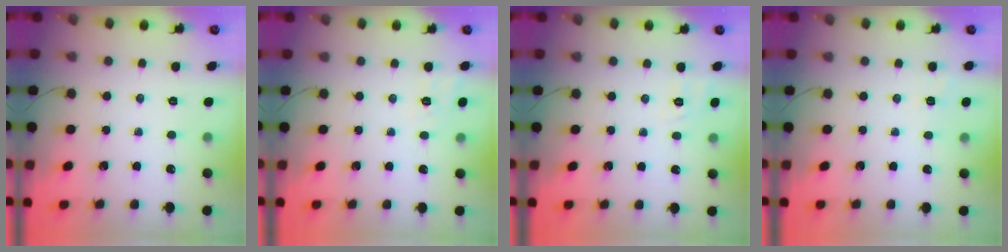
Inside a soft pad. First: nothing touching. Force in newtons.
{"total": 7.7, "press": 7.4, "slide": 2.2}
{"total": 2.1, "press": 0.8, "slide": 1.9}
{"total": 3.1, "press": 2.7, "slide": 1.5}